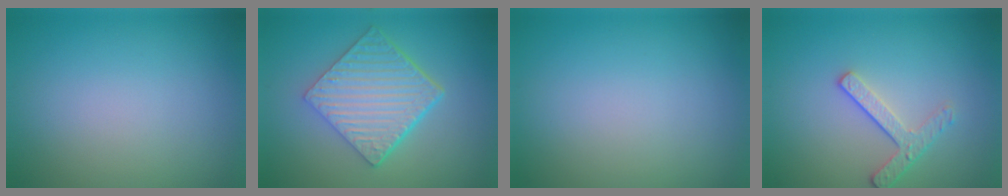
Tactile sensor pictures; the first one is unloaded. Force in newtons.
{"total": 6.5, "press": 4.5, "slide": 4.7}
{"total": 0.0}
{"total": 2.5, "press": 2.2, "slide": 1.1}